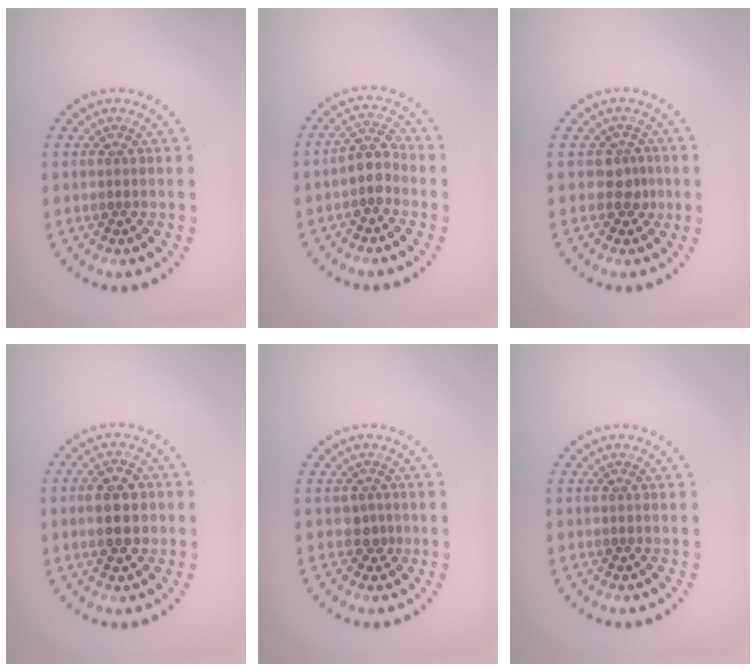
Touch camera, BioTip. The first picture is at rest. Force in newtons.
{"total": 2.4, "press": 2.0, "slide": 1.3}
{"total": 1.8, "press": 1.4, "slide": 1.1}
{"total": 4.2, "press": 4.2, "slide": 0.3}
{"total": 1.2, "press": 0.9, "slide": 0.8}
{"total": 0.0}